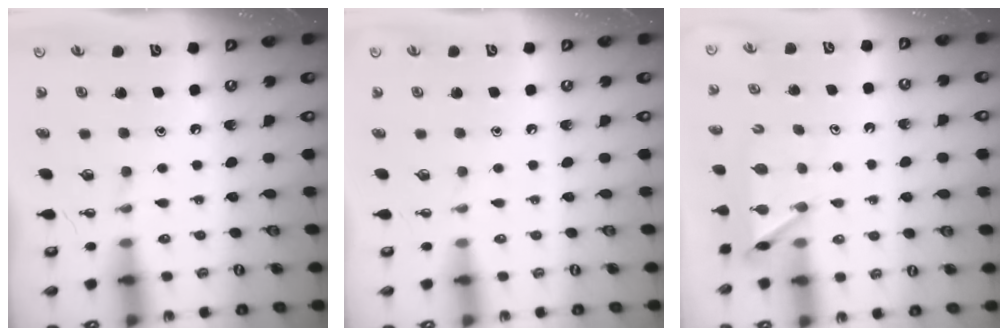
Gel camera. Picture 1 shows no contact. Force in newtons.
{"total": 0.0}
{"total": 6.7, "press": 6.7, "slide": 0.4}